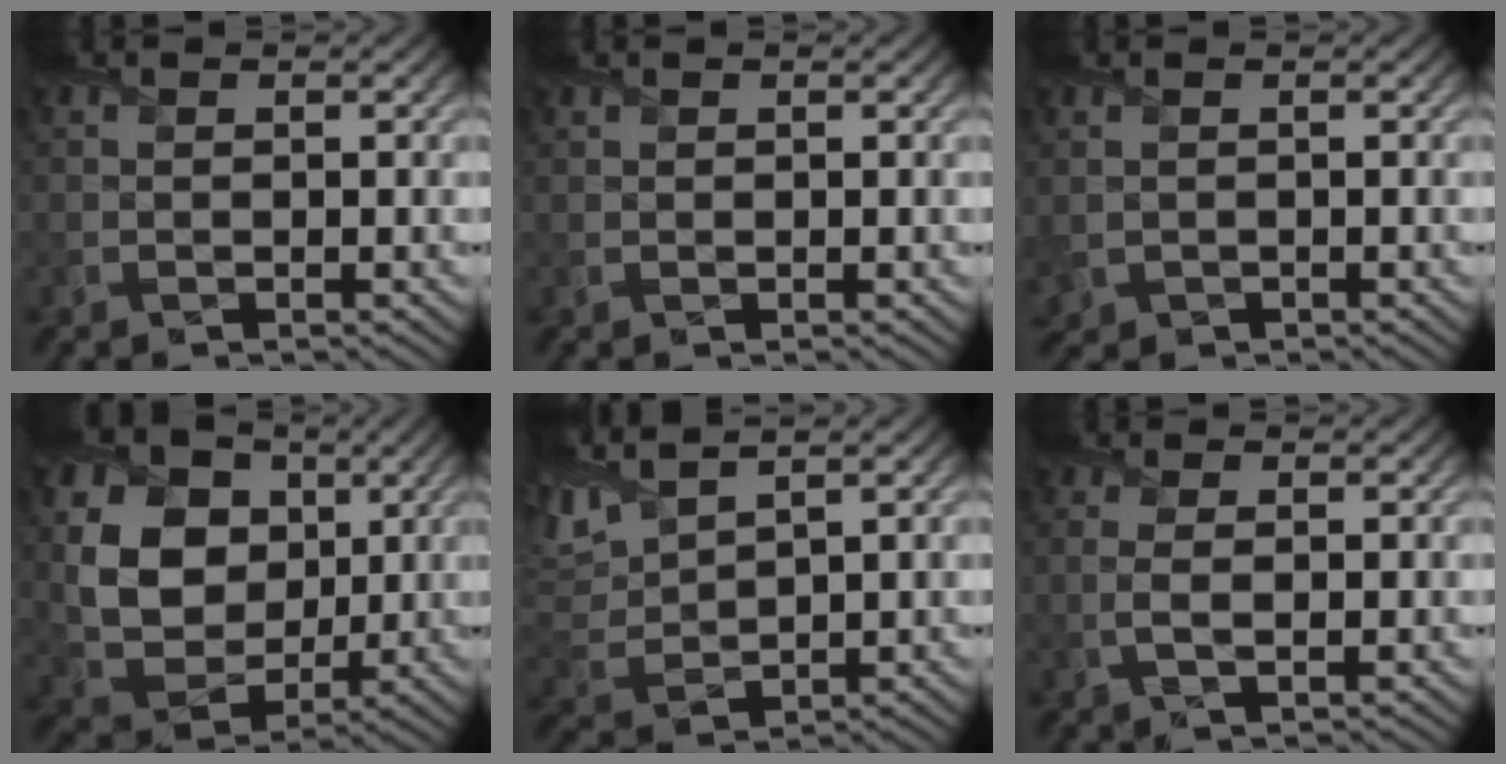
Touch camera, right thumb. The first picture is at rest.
{"total": 0.6, "force": [0.6, 0.1, 0.2], "torque": [-0.008, 0.002, 0.013]}
{"total": 1.6, "force": [0.1, 1.3, 0.9], "torque": [-0.034, -0.007, 0.005]}
{"total": 12.7, "force": [3.2, 9.9, 7.2], "torque": [-0.194, 0.009, 0.061]}
{"total": 8.0, "force": [5.3, 2.8, 5.4], "torque": [-0.158, 0.021, 0.104]}
{"total": 2.3, "force": [0.1, 0.9, 2.1], "torque": [-0.054, -0.001, 0.003]}